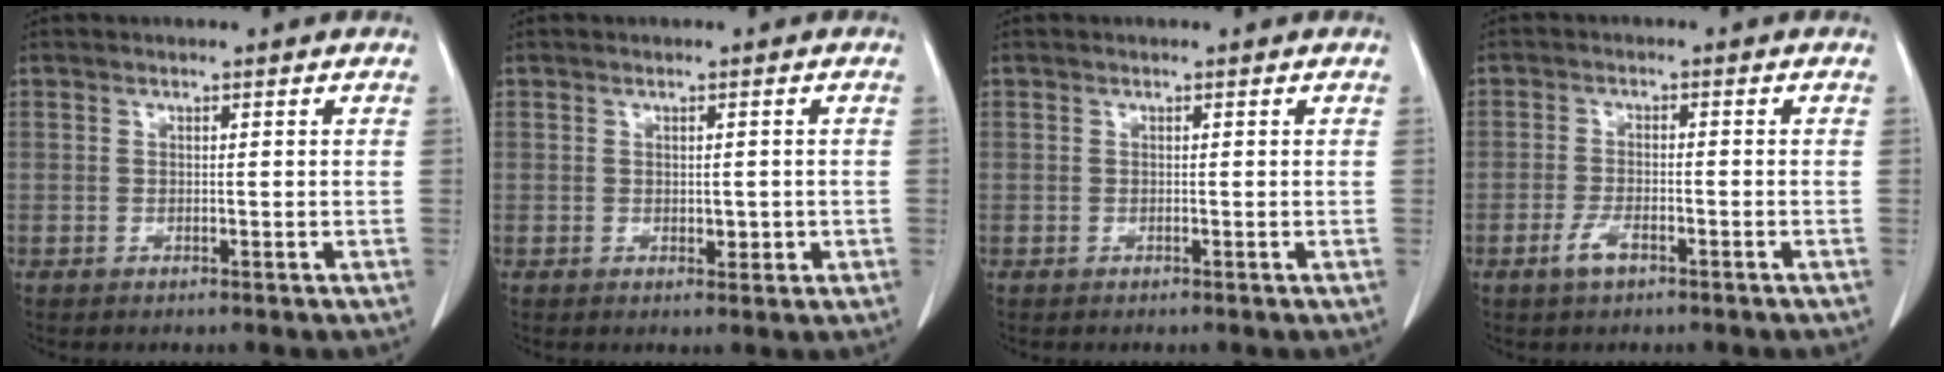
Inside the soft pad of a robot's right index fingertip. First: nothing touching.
{"total": 1.8, "force": [-0.2, 1.1, 1.4], "torque": [-0.014, -0.001, 0.002]}
{"total": 0.0}
{"total": 3.1, "force": [-1.9, 1.1, 2.2], "torque": [-0.048, 0.003, -0.034]}